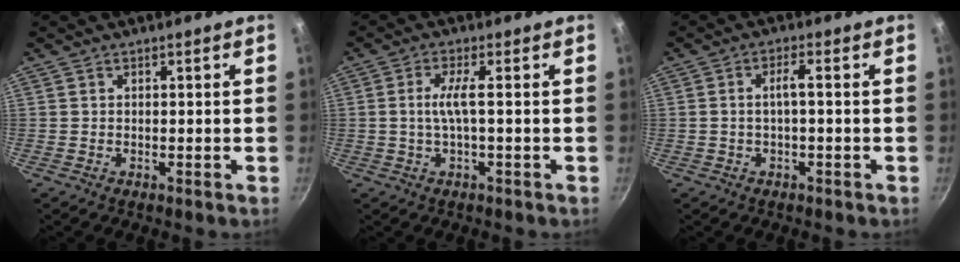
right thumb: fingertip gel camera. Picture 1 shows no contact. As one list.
[{"total": 4.0, "force": [-0.3, 0.4, 4.0], "torque": [-0.092, 0.008, -0.004]}, {"total": 2.9, "force": [-0.4, 0.5, 2.8], "torque": [-0.060, 0.018, -0.006]}]